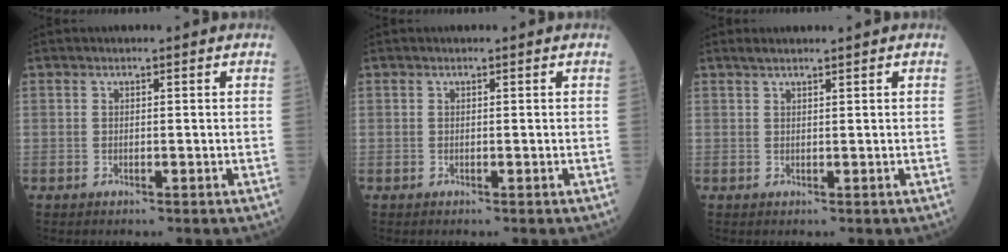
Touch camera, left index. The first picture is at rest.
{"total": 0.0}
{"total": 2.5, "force": [2.2, 0.1, 1.2], "torque": [-0.020, 0.020, 0.038]}